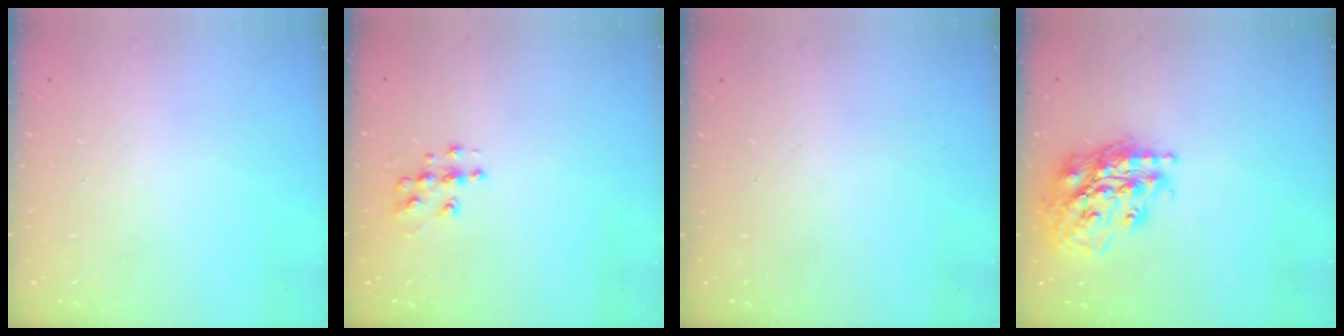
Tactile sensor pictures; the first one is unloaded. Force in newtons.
{"total": 7.0, "press": 6.9, "slide": 0.3}
{"total": 0.0}
{"total": 19.9, "press": 19.8, "slide": 2.4}